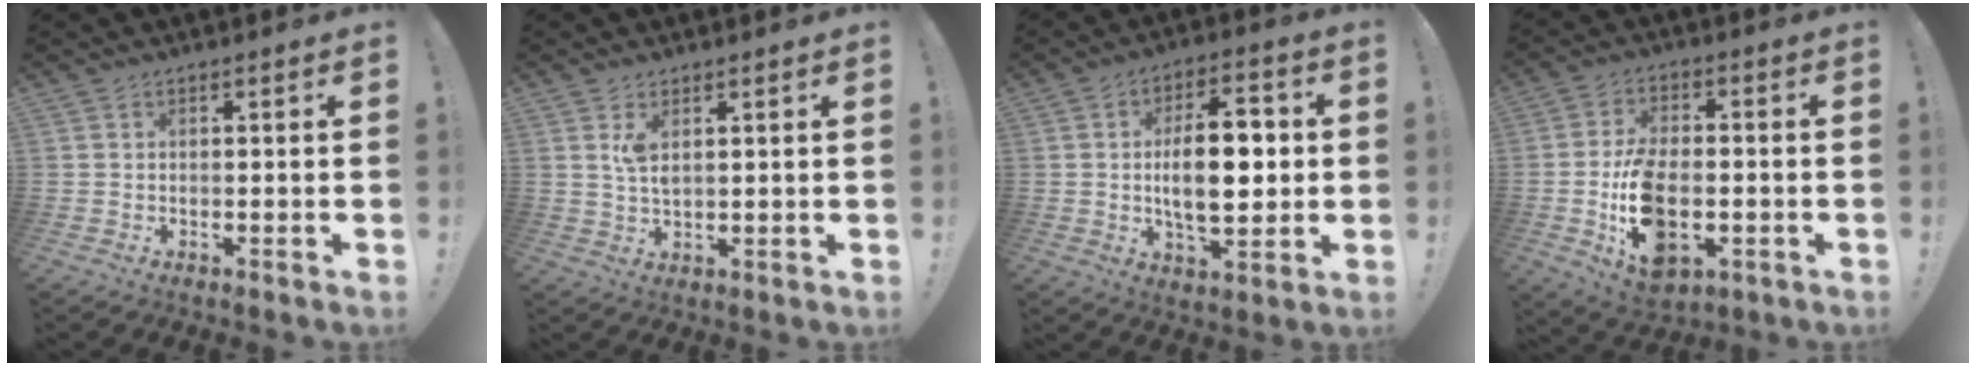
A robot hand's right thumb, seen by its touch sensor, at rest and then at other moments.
{"total": 3.9, "force": [1.7, 1.6, 3.1], "torque": [-0.056, -0.006, 0.028]}
{"total": 15.6, "force": [0.0, 7.6, 13.7], "torque": [-0.229, 0.004, -0.008]}
{"total": 15.3, "force": [-4.3, 9.2, 11.4], "torque": [-0.200, 0.009, -0.070]}